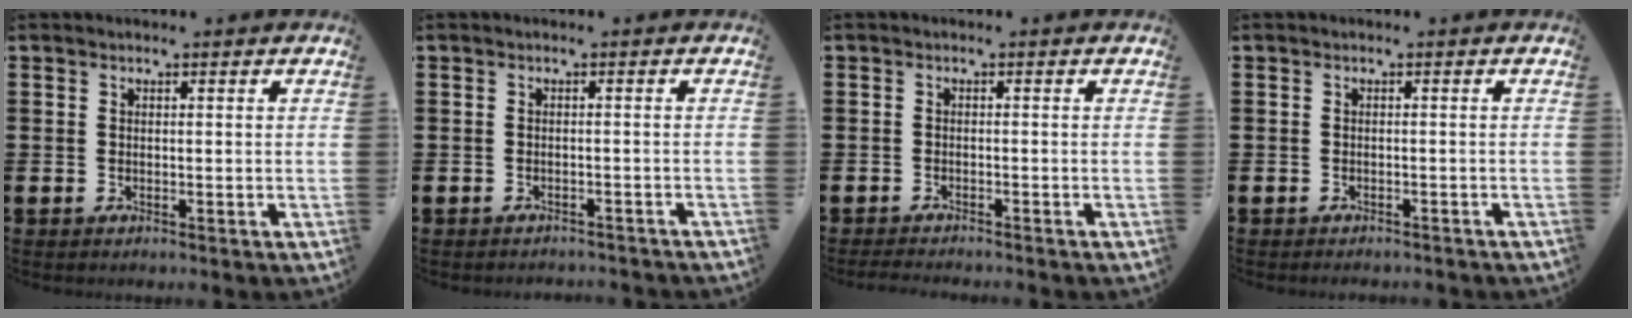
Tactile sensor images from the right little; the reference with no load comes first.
{"total": 0.5, "force": [-0.5, 0.1, 0.0], "torque": [-0.003, 0.002, -0.010]}
{"total": 1.1, "force": [-1.1, 0.0, 0.3], "torque": [-0.005, 0.000, -0.022]}
{"total": 0.0}